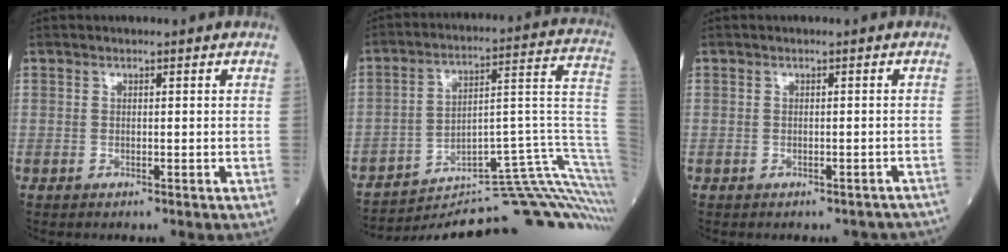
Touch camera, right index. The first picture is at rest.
{"total": 25.9, "force": [-20.5, 1.2, 15.9], "torque": [-0.144, 0.055, -0.286]}
{"total": 4.5, "force": [-3.4, 2.7, 1.2], "torque": [-0.016, 0.024, -0.034]}